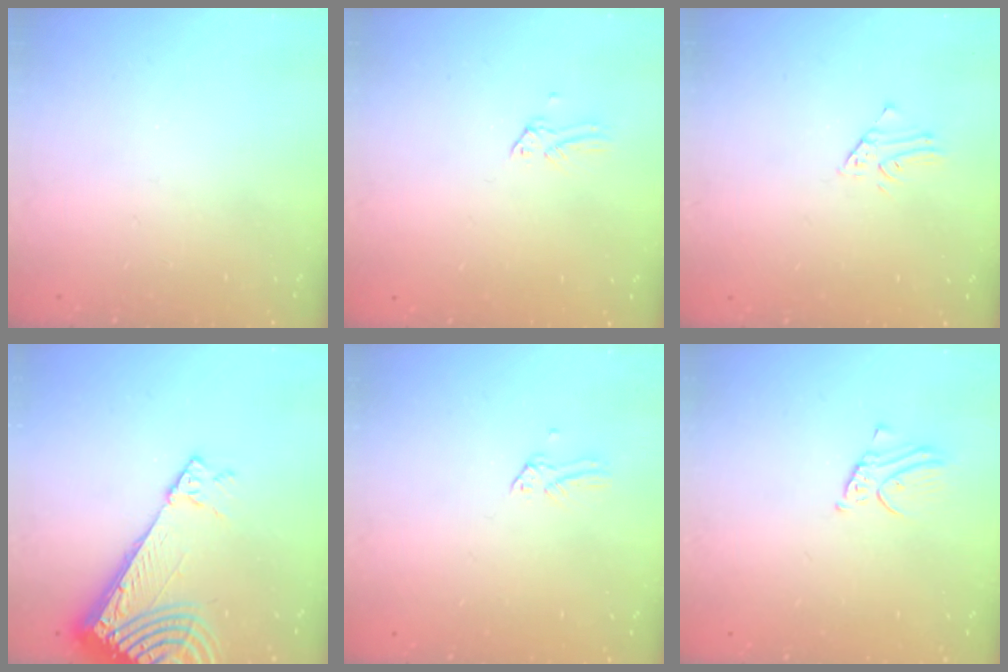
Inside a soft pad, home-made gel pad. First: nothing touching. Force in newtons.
{"total": 0.0}
{"total": 1.7, "press": 1.7, "slide": 0.2}
{"total": 14.0, "press": 14.0, "slide": 1.4}
{"total": 0.0}
{"total": 2.8, "press": 2.8, "slide": 0.1}